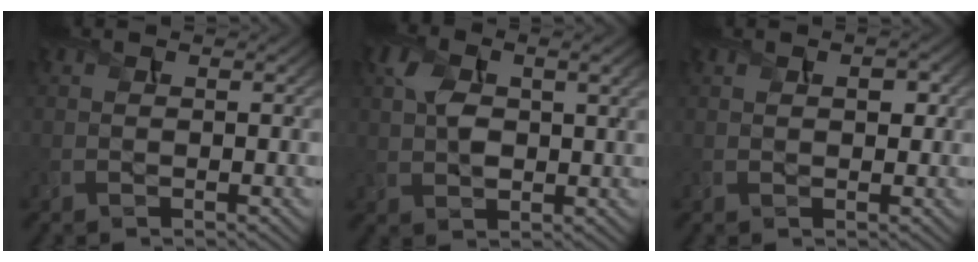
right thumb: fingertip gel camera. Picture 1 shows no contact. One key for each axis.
{"total": 6.3, "fx": 1.5, "fy": 3.5, "fz": 5.0, "tx": -0.104, "ty": 0.003, "tz": 0.026}
{"total": 1.9, "fx": 0.6, "fy": 1.1, "fz": 1.4, "tx": -0.021, "ty": -0.002, "tz": 0.013}